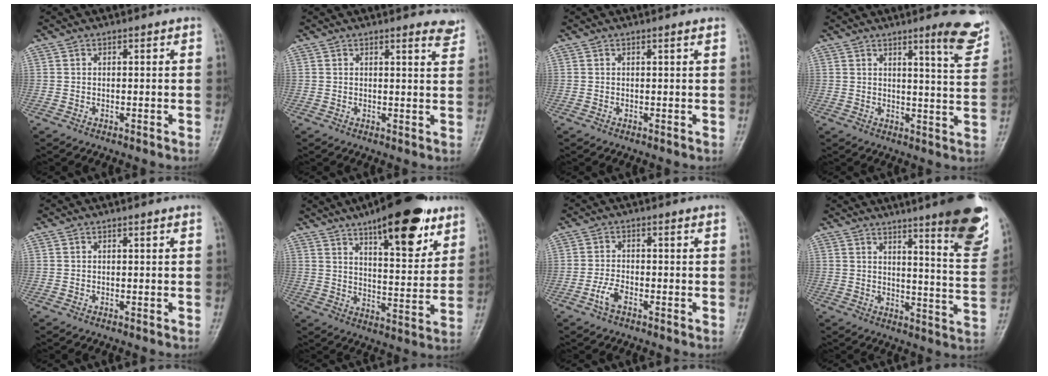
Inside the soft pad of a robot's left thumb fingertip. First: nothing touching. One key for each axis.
{"total": 3.1, "fx": 2.8, "fy": 0.5, "fz": 1.2, "tx": -0.008, "ty": -0.022, "tz": 0.022}
{"total": 0.6, "fx": 0.4, "fy": -0.1, "fz": 0.4, "tx": -0.012, "ty": -0.002, "tz": 0.009}
{"total": 8.9, "fx": 6.0, "fy": 1.0, "fz": 6.6, "tx": -0.068, "ty": -0.040, "tz": 0.074}
{"total": 0.0}
{"total": 18.1, "fx": 11.0, "fy": 6.1, "fz": 13.0, "tx": -0.154, "ty": -0.050, "tz": 0.167}
{"total": 3.0, "fx": -1.7, "fy": 1.2, "fz": 2.2, "tx": -0.049, "ty": 0.012, "tz": -0.035}
{"total": 17.1, "fx": 11.0, "fy": 2.3, "fz": 12.9, "tx": -0.140, "ty": -0.070, "tz": 0.141}